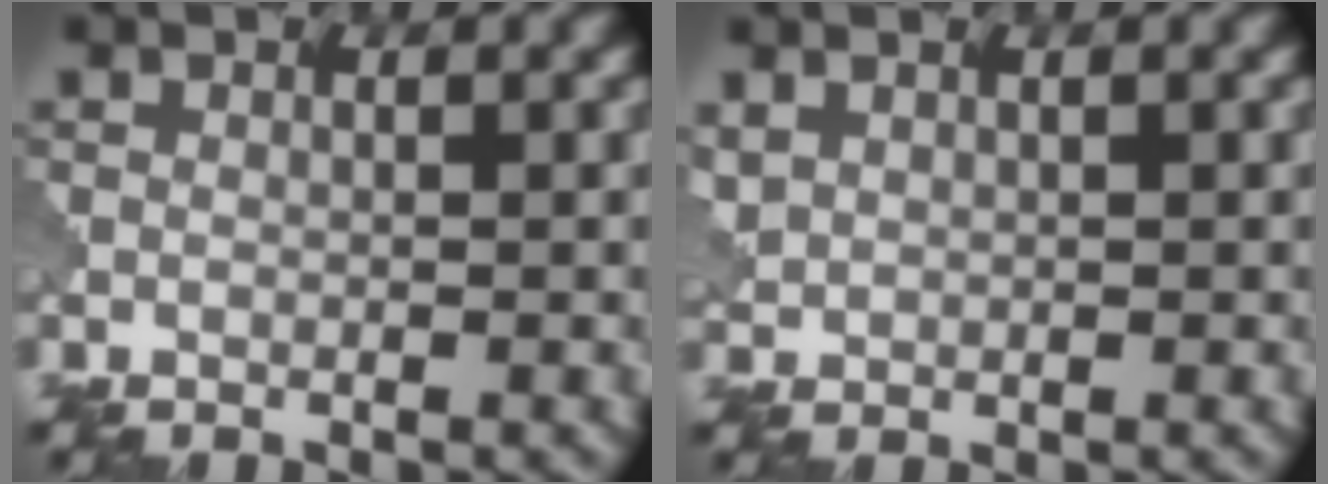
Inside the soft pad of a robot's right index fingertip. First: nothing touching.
{"total": 1.7, "force": [0.8, 1.4, 0.6], "torque": [-0.017, 0.005, 0.018]}